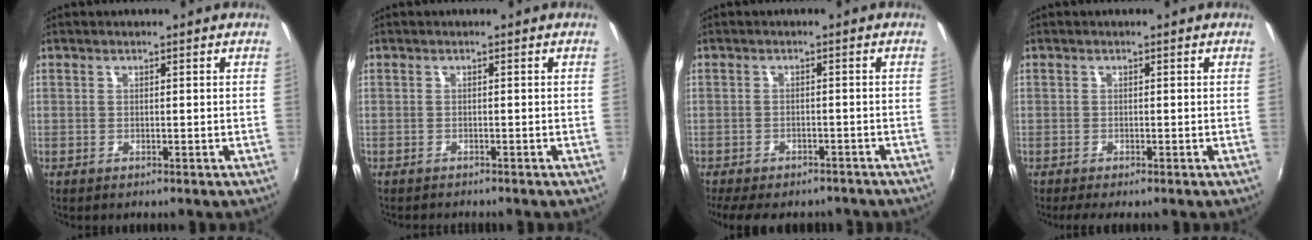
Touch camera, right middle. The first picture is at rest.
{"total": 1.7, "force": [-1.7, 0.1, 0.4], "torque": [-0.015, -0.010, -0.025]}
{"total": 12.0, "force": [-9.7, 4.4, 5.5], "torque": [-0.122, -0.025, -0.136]}
{"total": 1.6, "force": [-1.3, 0.1, 0.8], "torque": [-0.021, -0.007, -0.024]}